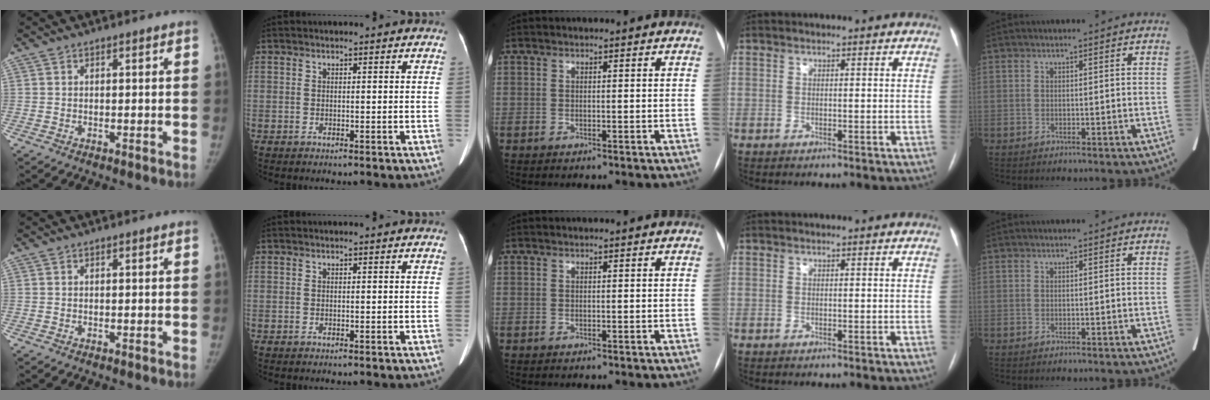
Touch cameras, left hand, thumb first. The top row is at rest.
{}